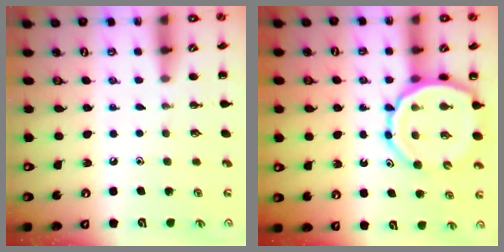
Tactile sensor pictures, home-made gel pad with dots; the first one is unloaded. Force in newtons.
{"total": 11.9, "press": 11.3, "slide": 3.7}